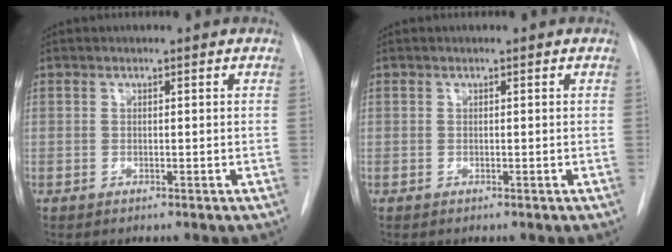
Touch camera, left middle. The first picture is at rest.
{"total": 0.0}